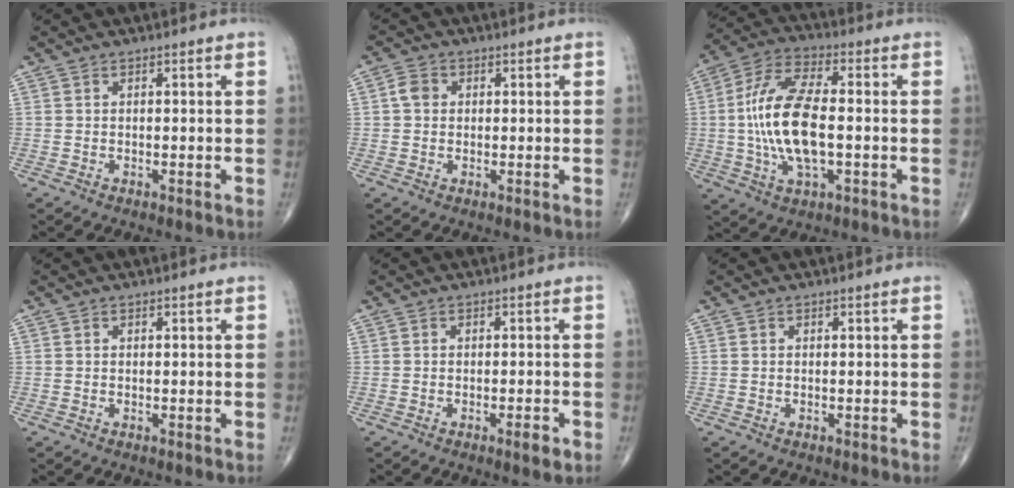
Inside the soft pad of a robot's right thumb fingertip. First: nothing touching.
{"total": 2.9, "force": [0.4, 2.5, 1.5], "torque": [-0.024, 0.005, 0.003]}
{"total": 15.8, "force": [-1.0, 6.6, 14.3], "torque": [-0.295, 0.018, -0.021]}
{"total": 0.0}
{"total": 2.1, "force": [-1.1, 0.4, 1.8], "torque": [-0.026, -0.002, -0.019]}
{"total": 0.0}